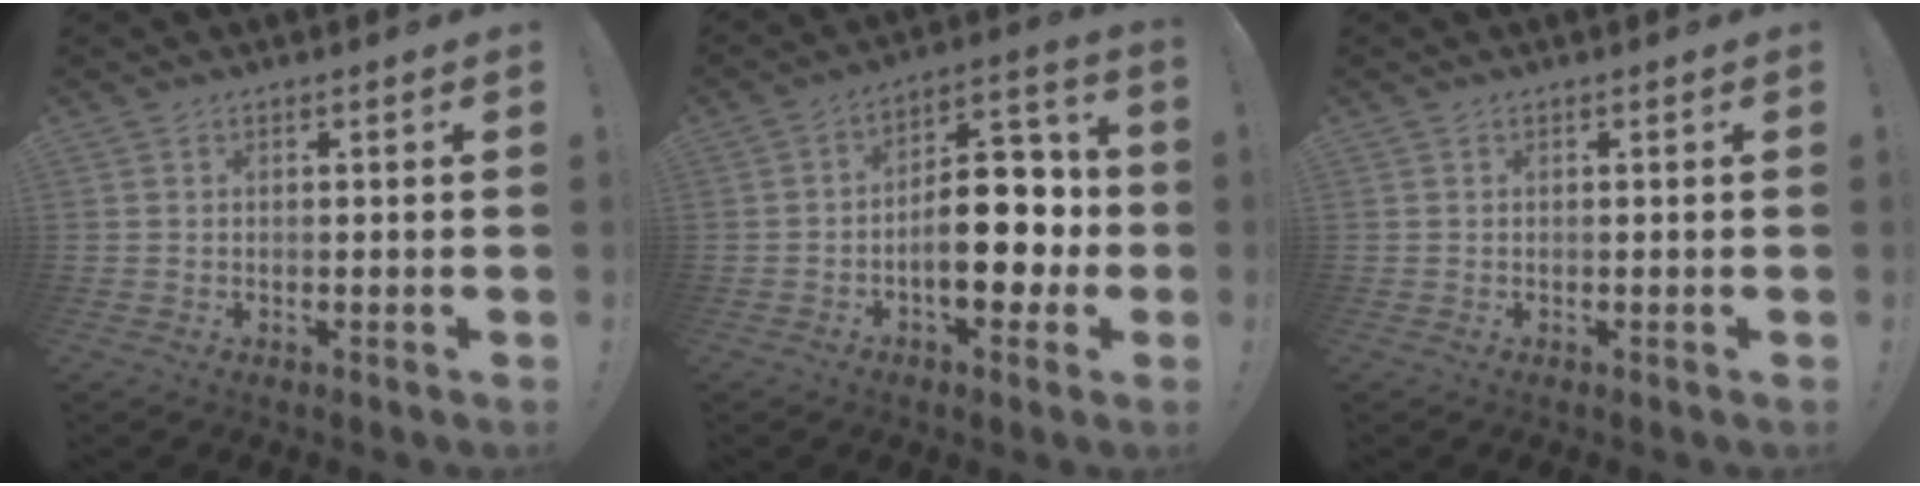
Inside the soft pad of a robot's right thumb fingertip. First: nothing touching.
{"total": 17.5, "force": [-3.3, 10.0, 14.0], "torque": [-0.186, 0.027, -0.046]}
{"total": 0.0}